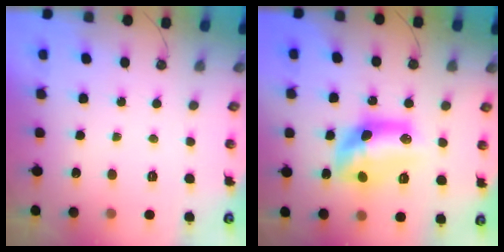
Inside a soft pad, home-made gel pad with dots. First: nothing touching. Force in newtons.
{"total": 11.8, "press": 11.8, "slide": 1.0}